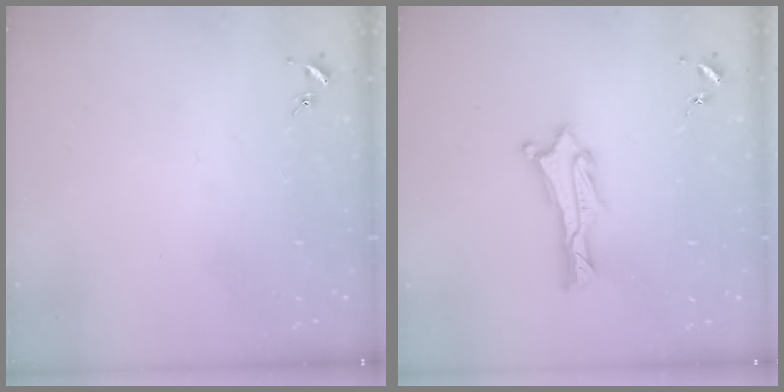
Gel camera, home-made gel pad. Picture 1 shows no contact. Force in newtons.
{"total": 0.9, "press": 0.8, "slide": 0.1}